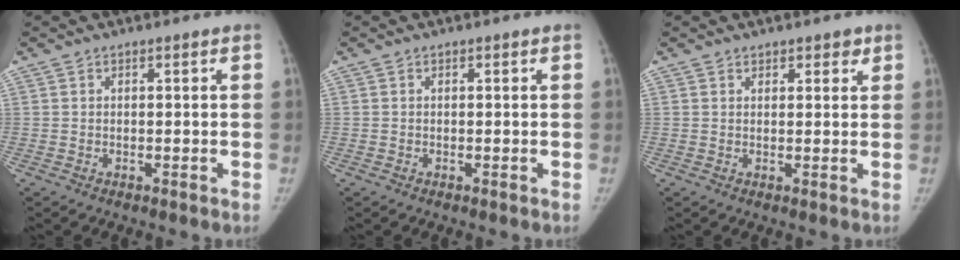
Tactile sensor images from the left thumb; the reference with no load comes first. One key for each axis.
{"total": 0.0}
{"total": 2.4, "fx": 1.6, "fy": 1.4, "fz": 0.9, "tx": 0.012, "ty": -0.008, "tz": 0.018}